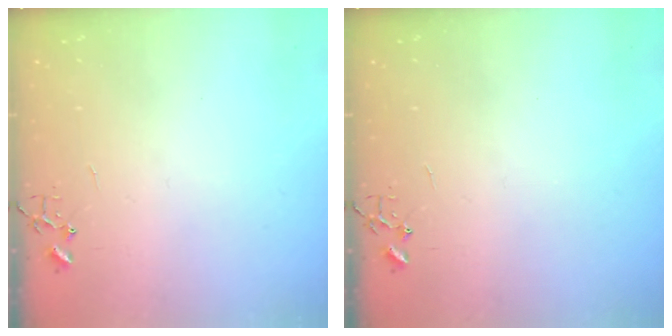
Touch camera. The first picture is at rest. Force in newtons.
{"total": 0.0}